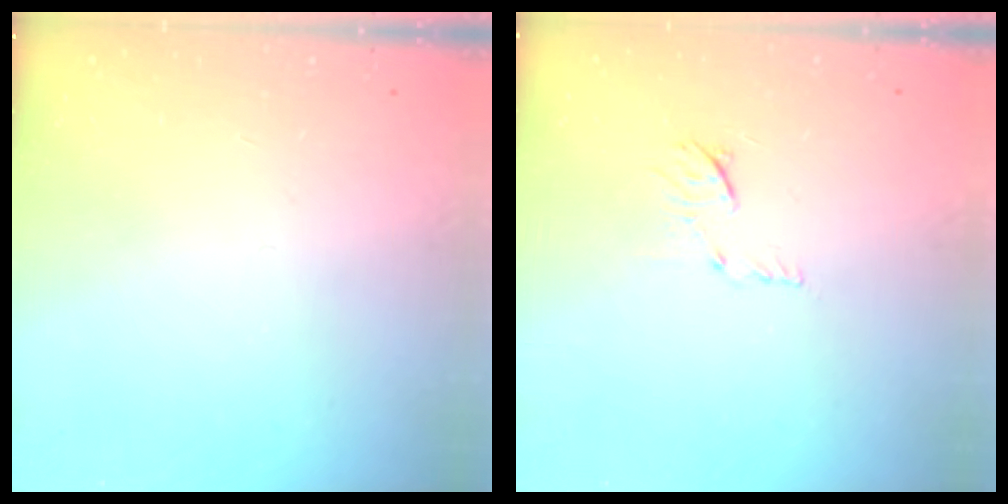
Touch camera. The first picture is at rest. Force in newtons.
{"total": 5.7, "press": 5.6, "slide": 0.8}